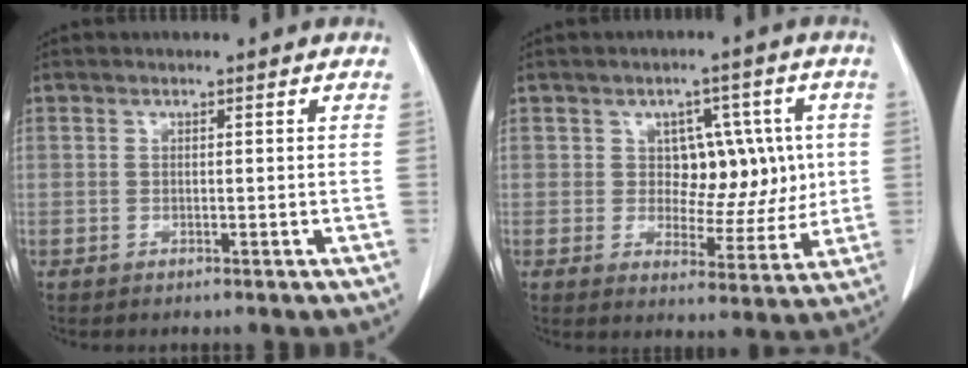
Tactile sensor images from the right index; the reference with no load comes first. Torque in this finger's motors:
{"motor_torque": [0.21, 0.16, 0.05, 0.02]}